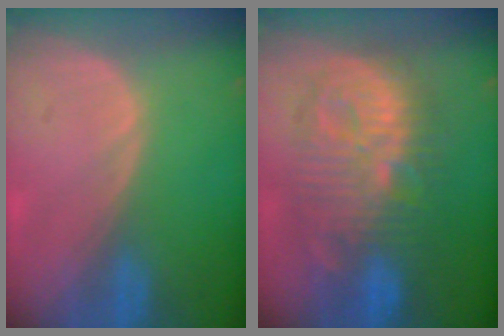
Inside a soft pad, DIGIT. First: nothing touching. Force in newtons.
{"total": 11.6, "press": 11.5, "slide": 0.8}